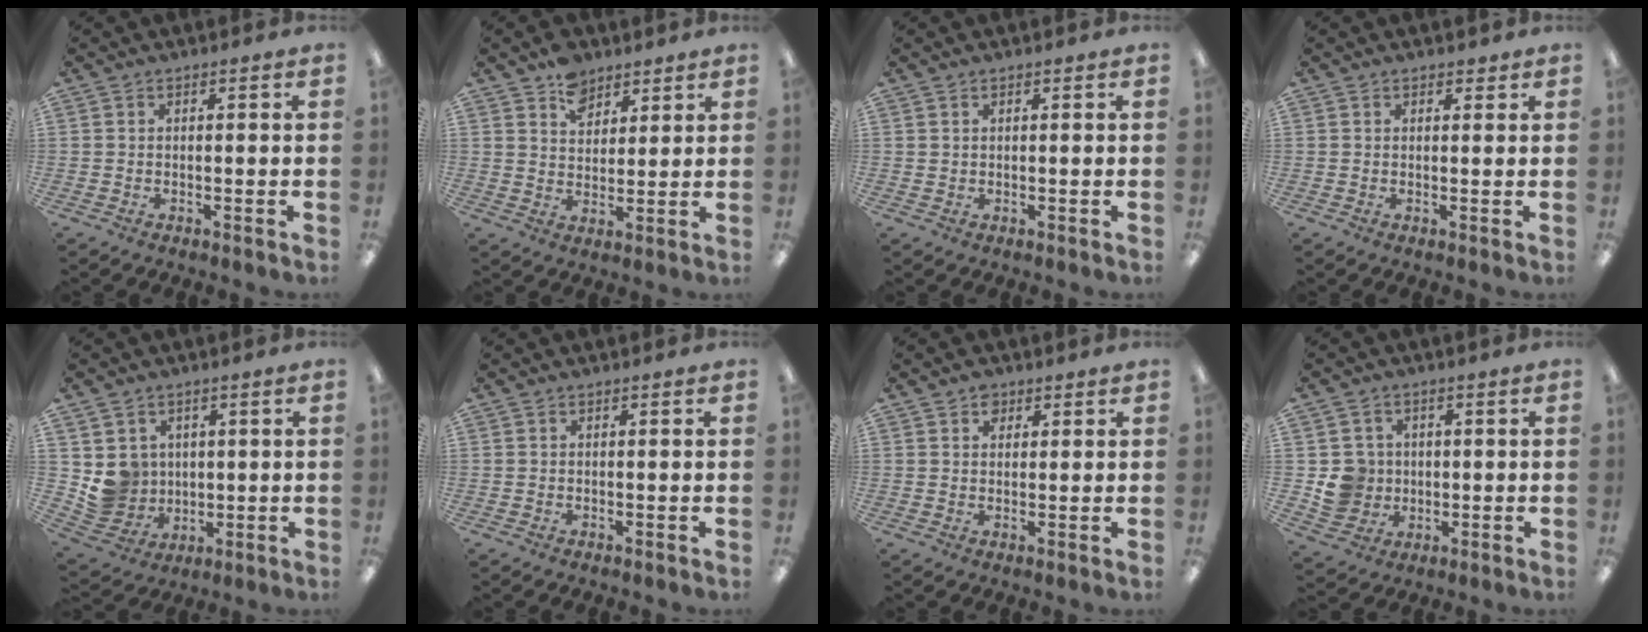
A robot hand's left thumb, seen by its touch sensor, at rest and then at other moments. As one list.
[{"total": 7.3, "force": [5.2, 4.5, 2.3], "torque": [-0.033, -0.021, 0.094]}, {"total": 0.7, "force": [0.5, 0.5, 0.0], "torque": [0.000, 0.002, 0.010]}, {"total": 1.3, "force": [1.0, 0.8, 0.3], "torque": [0.001, -0.002, 0.016]}, {"total": 7.8, "force": [2.1, 7.5, 0.6], "torque": [-0.018, -0.010, 0.054]}, {"total": 0.0}, {"total": 2.7, "force": [1.7, 1.9, 1.0], "torque": [-0.006, -0.004, 0.028]}, {"total": 7.6, "force": [0.1, 7.4, 1.5], "torque": [-0.029, 0.008, 0.011]}]